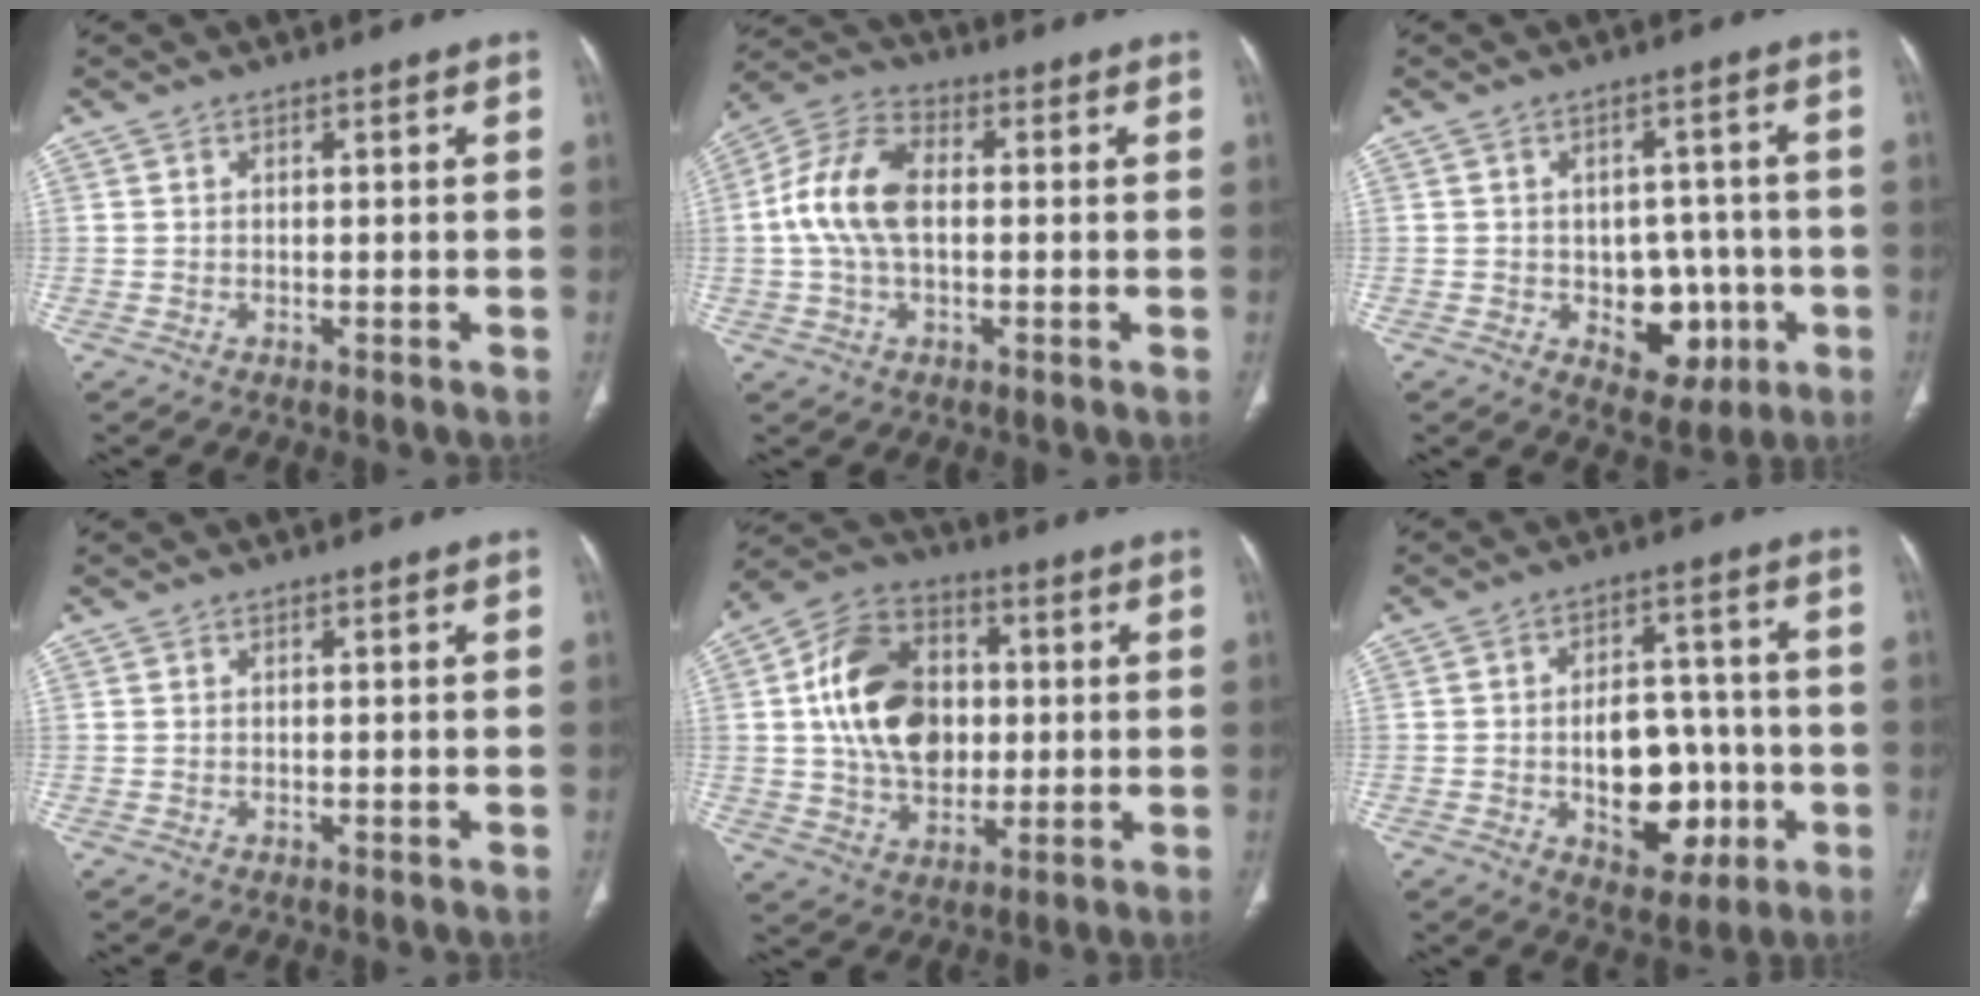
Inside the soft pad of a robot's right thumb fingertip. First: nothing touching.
{"total": 12.0, "force": [0.3, 6.9, 9.8], "torque": [-0.204, 0.028, -0.002]}
{"total": 9.7, "force": [-2.5, 7.0, 6.3], "torque": [-0.036, 0.020, -0.022]}
{"total": 0.0}
{"total": 17.9, "force": [1.7, 13.1, 12.2], "torque": [-0.182, 0.013, 0.029]}
{"total": 14.0, "force": [-3.2, 9.0, 10.2], "torque": [-0.104, 0.033, -0.034]}